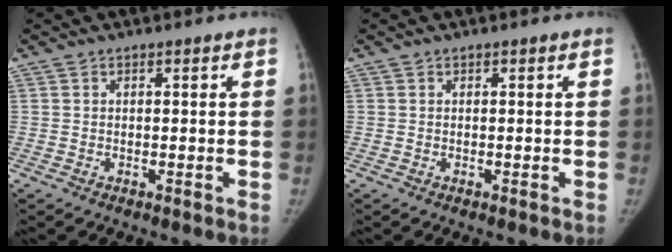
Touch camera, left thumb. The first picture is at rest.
{"total": 0.0}